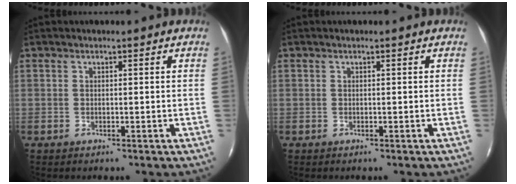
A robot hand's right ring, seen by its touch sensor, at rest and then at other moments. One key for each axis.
{"total": 0.0}